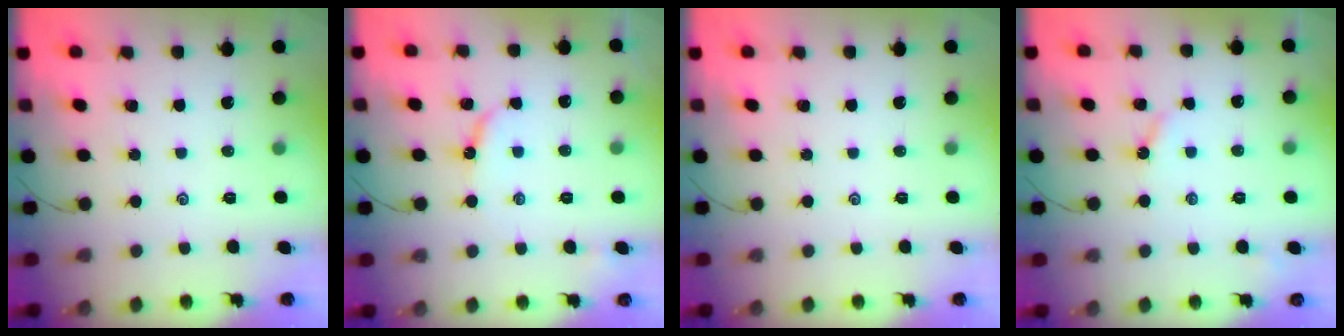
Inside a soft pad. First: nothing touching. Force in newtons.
{"total": 5.2, "press": 5.1, "slide": 0.6}
{"total": 0.0}
{"total": 3.7, "press": 3.7, "slide": 0.5}